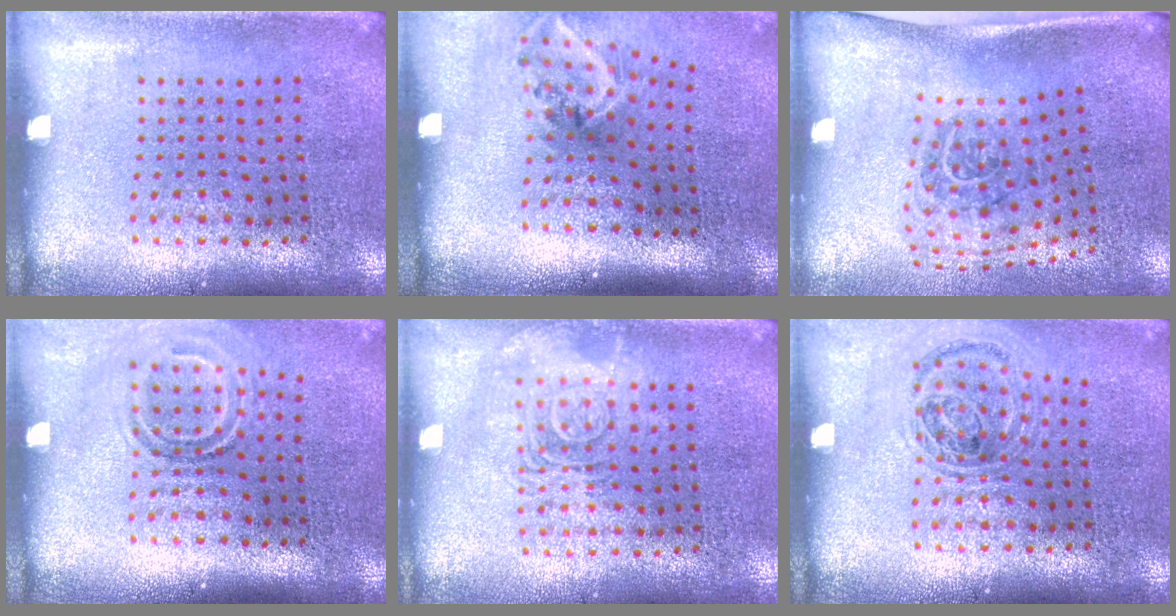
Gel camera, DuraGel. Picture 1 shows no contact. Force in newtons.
{"total": 2.1, "press": 1.3, "slide": 1.6}
{"total": 1.8, "press": 1.2, "slide": 1.4}
{"total": 1.8, "press": 1.1, "slide": 1.4}
{"total": 2.6, "press": 2.6, "slide": 0.4}
{"total": 1.0, "press": 1.0, "slide": 0.1}